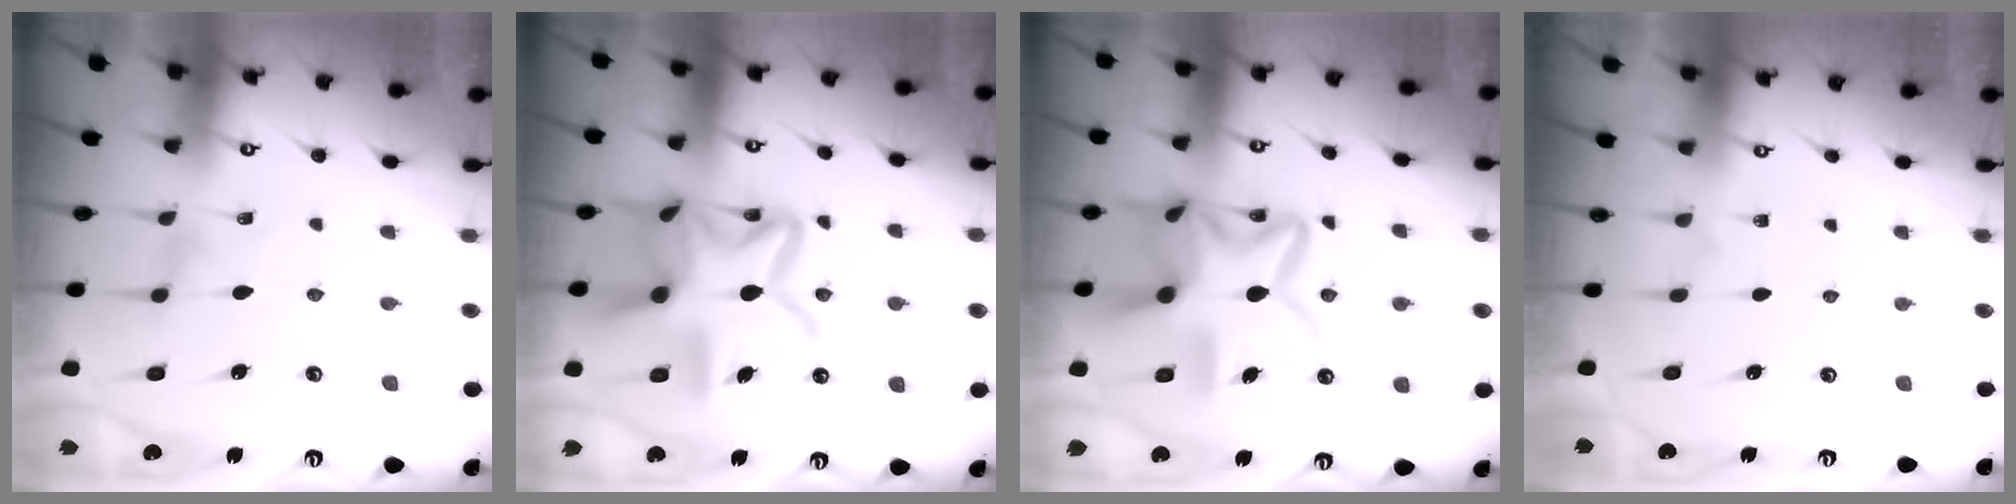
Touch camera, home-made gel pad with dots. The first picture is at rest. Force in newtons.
{"total": 17.8, "press": 17.7, "slide": 1.6}
{"total": 14.8, "press": 14.8, "slide": 1.2}
{"total": 0.0}